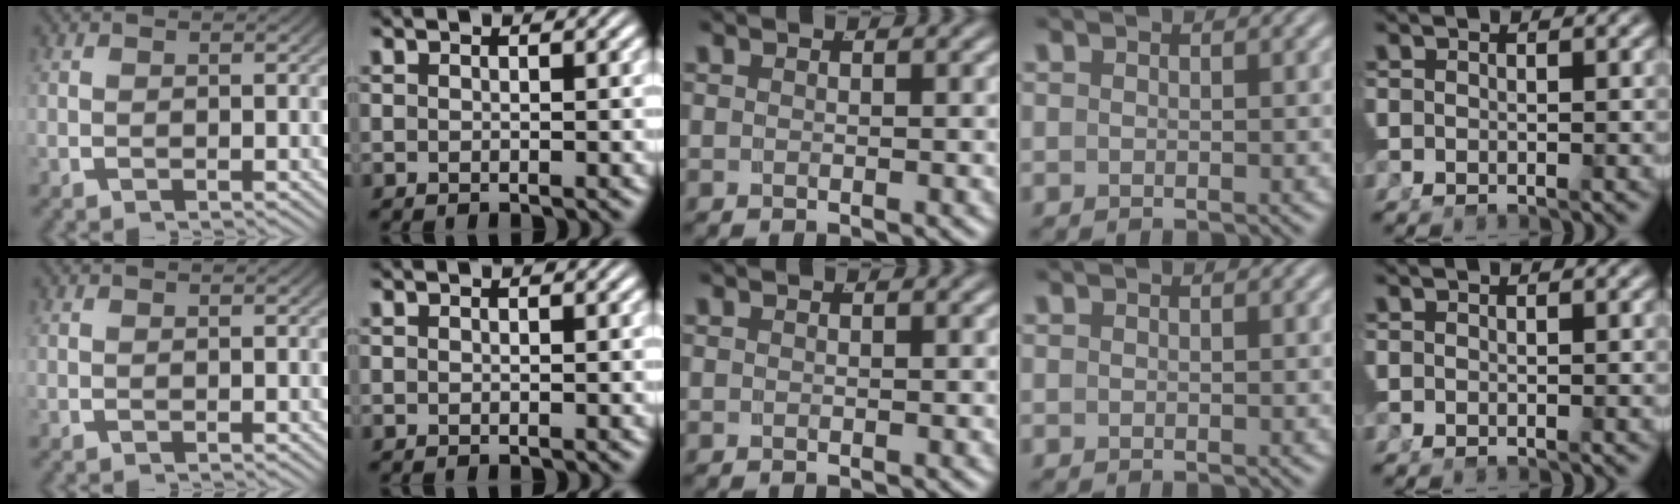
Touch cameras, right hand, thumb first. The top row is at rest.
{}